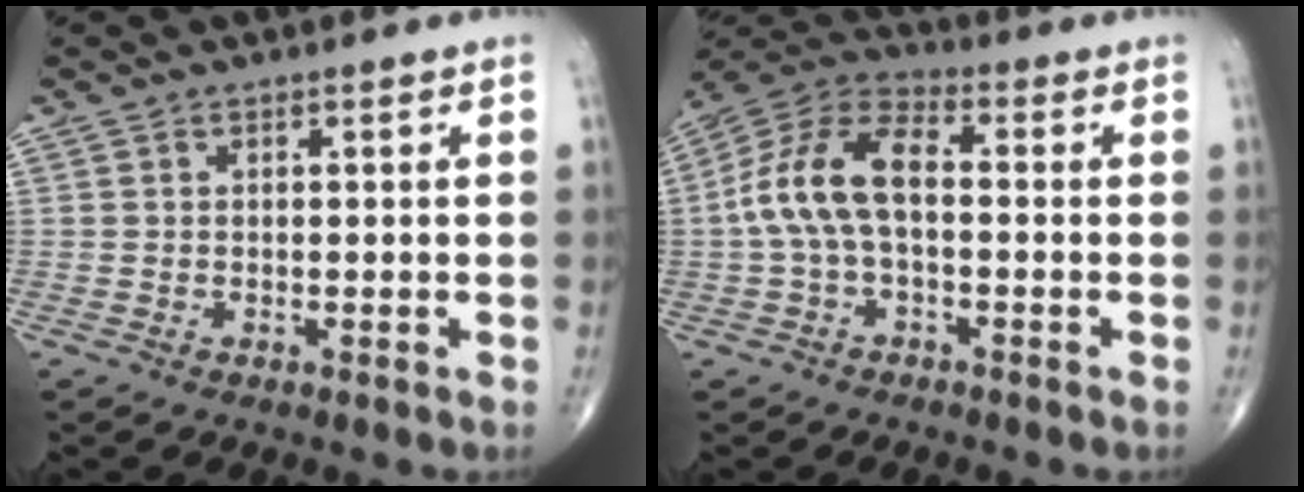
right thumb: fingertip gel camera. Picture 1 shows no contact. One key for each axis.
{"total": 12.2, "fx": -0.4, "fy": 6.4, "fz": 10.4, "tx": -0.213, "ty": 0.040, "tz": -0.018}